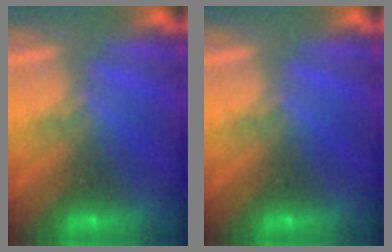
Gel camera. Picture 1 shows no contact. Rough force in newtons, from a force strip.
{"total": 0.0}